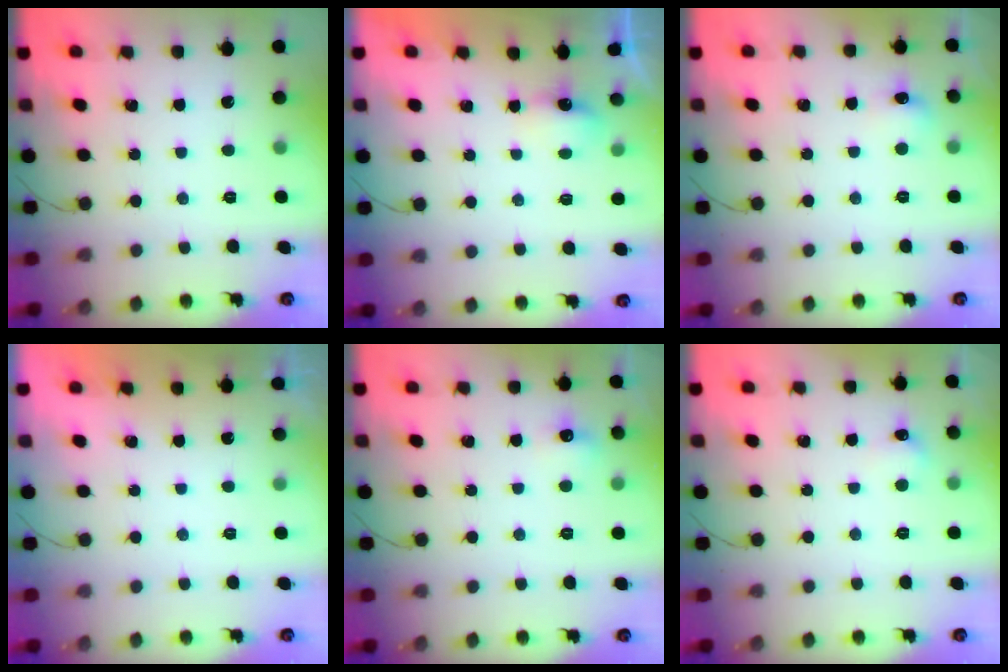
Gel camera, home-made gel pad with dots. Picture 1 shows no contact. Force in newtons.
{"total": 3.7, "press": 3.5, "slide": 1.1}
{"total": 5.7, "press": 5.5, "slide": 1.6}
{"total": 1.8, "press": 0.1, "slide": 1.8}
{"total": 5.7, "press": 5.4, "slide": 1.7}
{"total": 4.7, "press": 4.5, "slide": 1.3}